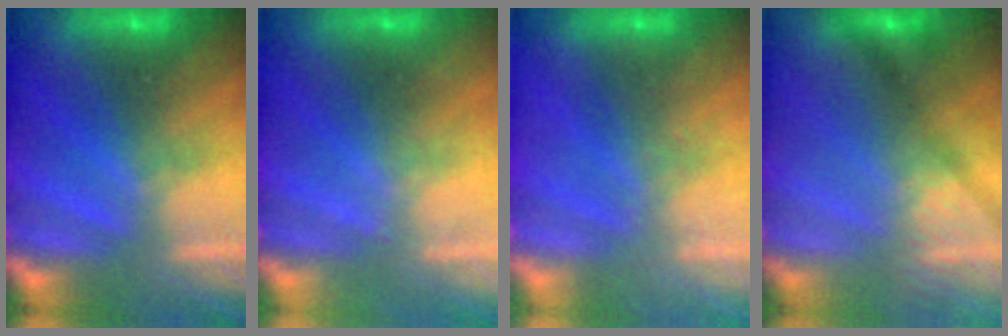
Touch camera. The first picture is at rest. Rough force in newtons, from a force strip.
{"total": 2.4}
{"total": 2.3}
{"total": 2.7}